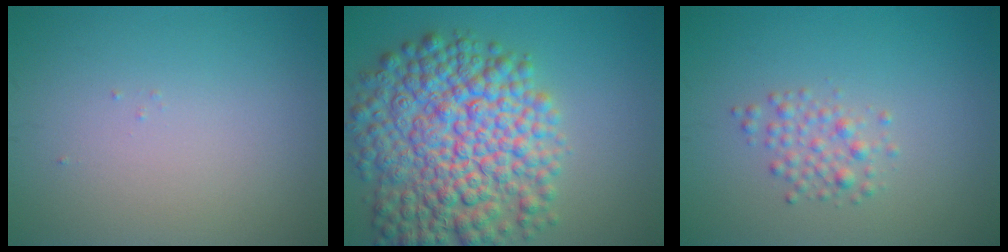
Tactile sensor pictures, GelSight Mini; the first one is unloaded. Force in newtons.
{"total": 11.6, "press": 11.6, "slide": 0.4}
{"total": 1.9, "press": 1.9, "slide": 0.1}